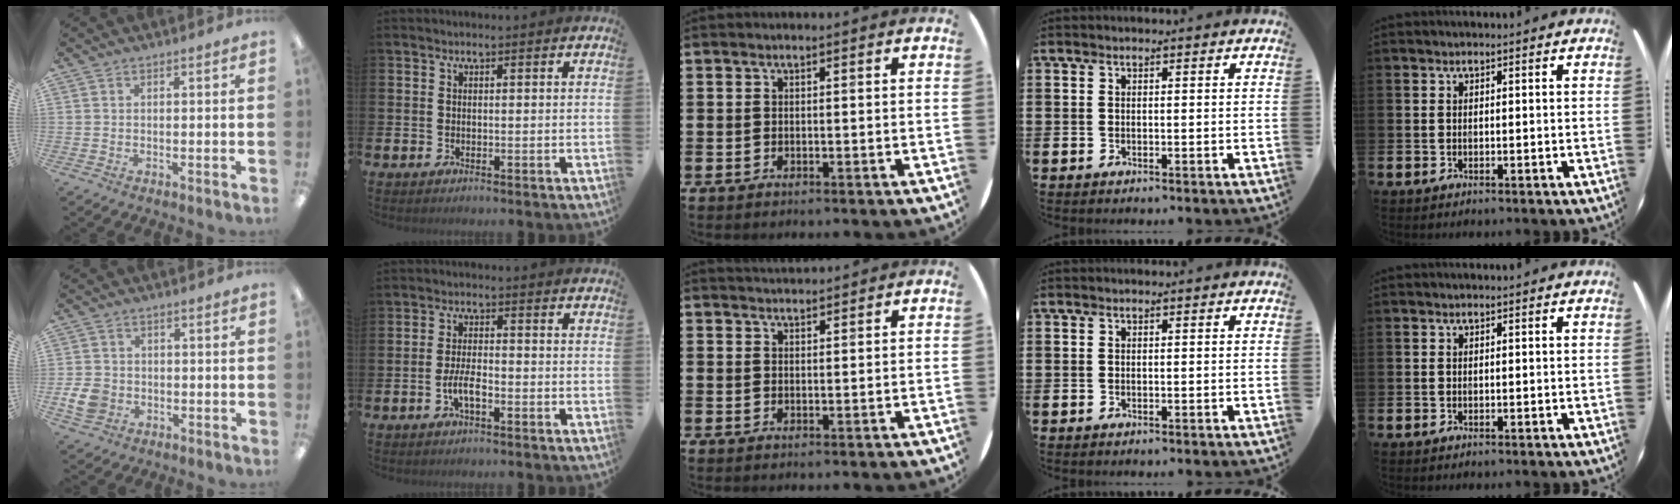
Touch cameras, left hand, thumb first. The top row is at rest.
{"thumb": {"total": 6.0, "force": [-1.6, 5.0, 2.9], "torque": [-0.059, 0.006, -0.029]}, "index": {"total": 3.7, "force": [-1.5, 1.3, 3.1], "torque": [-0.076, 0.005, -0.030]}, "middle": {"total": 1.4, "force": [1.4, 0.1, 0.0], "torque": [-0.001, -0.001, 0.028]}}